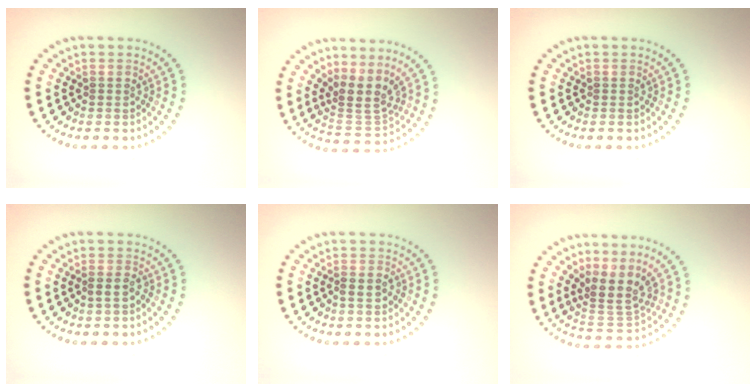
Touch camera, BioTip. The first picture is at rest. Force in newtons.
{"total": 3.4, "press": 2.4, "slide": 2.4}
{"total": 0.0}
{"total": 0.8, "press": 0.8, "slide": 0.3}
{"total": 1.0, "press": 0.9, "slide": 0.4}
{"total": 3.3, "press": 2.4, "slide": 2.2}